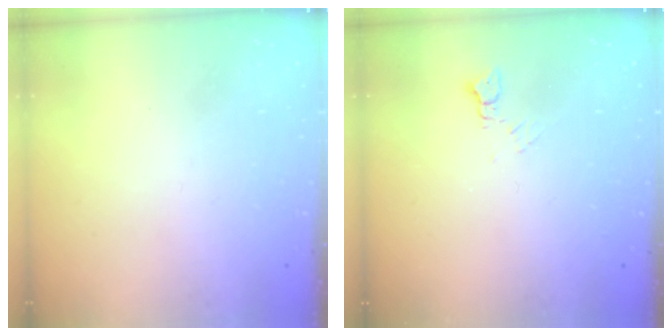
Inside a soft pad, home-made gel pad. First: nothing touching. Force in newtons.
{"total": 3.6, "press": 3.5, "slide": 0.6}